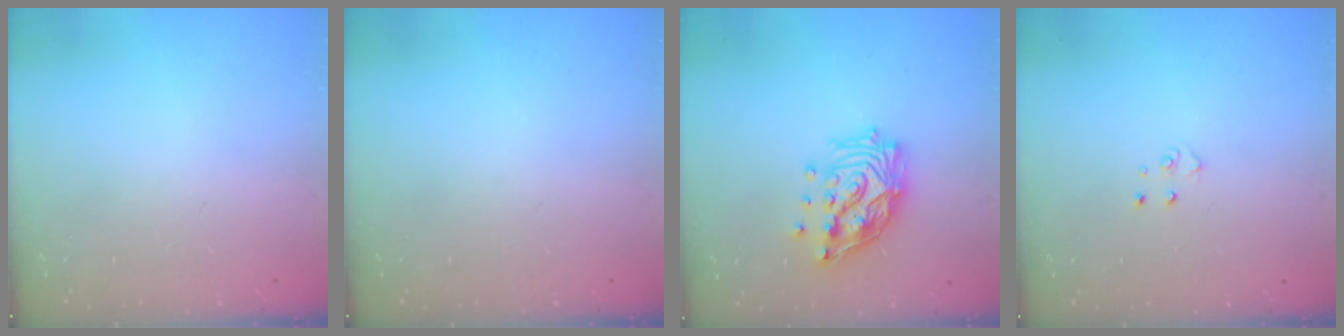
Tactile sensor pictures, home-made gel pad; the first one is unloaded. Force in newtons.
{"total": 0.0}
{"total": 16.8, "press": 16.7, "slide": 1.9}
{"total": 4.5, "press": 4.4, "slide": 0.5}